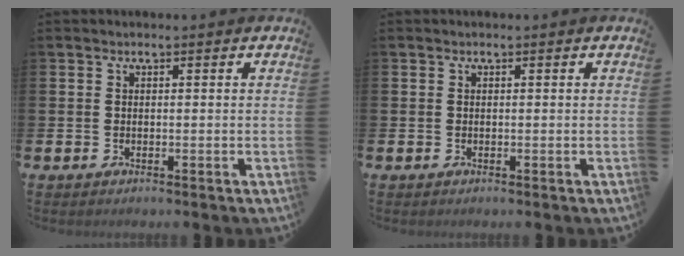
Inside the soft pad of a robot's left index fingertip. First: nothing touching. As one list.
[{"total": 0.0}]